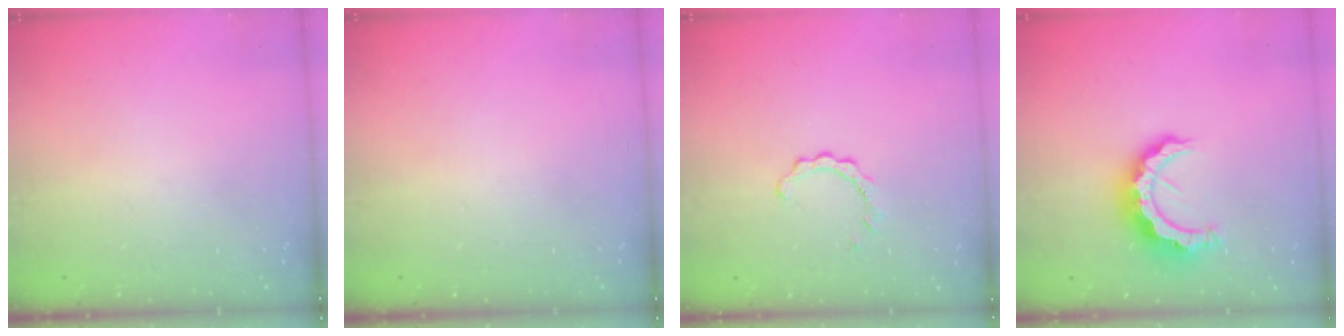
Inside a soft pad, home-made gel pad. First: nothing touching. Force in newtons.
{"total": 0.0}
{"total": 2.0, "press": 2.0, "slide": 0.2}
{"total": 11.3, "press": 11.3, "slide": 1.0}